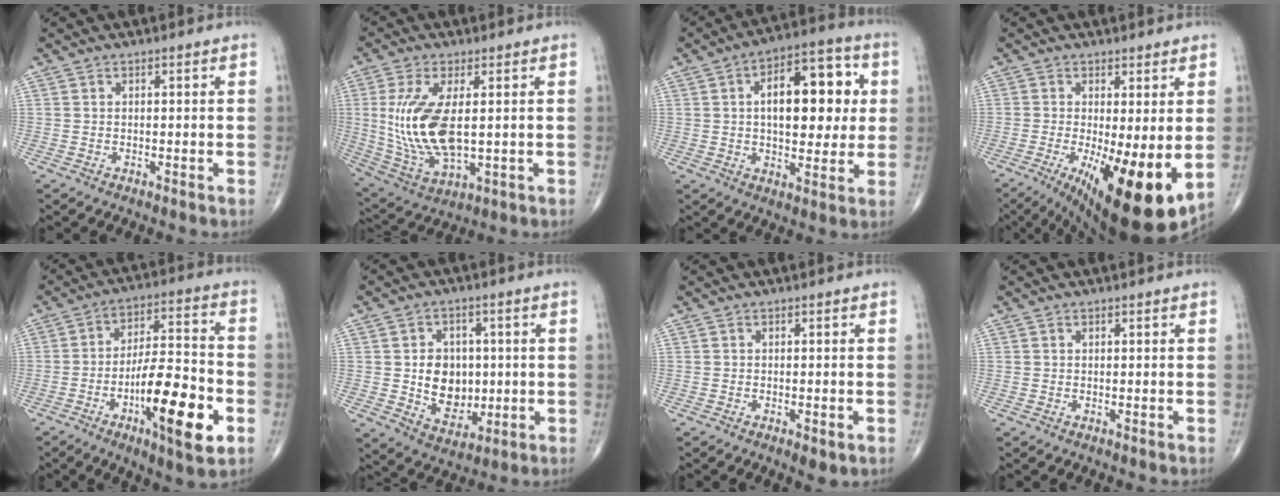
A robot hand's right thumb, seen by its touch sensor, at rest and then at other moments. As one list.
[{"total": 14.9, "force": [1.2, 6.6, 13.3], "torque": [-0.285, -0.018, 0.039]}, {"total": 17.0, "force": [2.9, 8.8, 14.3], "torque": [-0.169, 0.014, 0.039]}, {"total": 15.3, "force": [-3.0, 4.6, 14.3], "torque": [-0.205, -0.026, -0.028]}, {"total": 18.2, "force": [-6.2, 5.0, 16.4], "torque": [-0.257, 0.026, -0.096]}, {"total": 10.2, "force": [0.1, 8.0, 6.2], "torque": [-0.053, -0.002, 0.015]}, {"total": 2.5, "force": [-0.9, 0.9, 2.2], "torque": [-0.029, -0.001, -0.008]}, {"total": 0.0}]